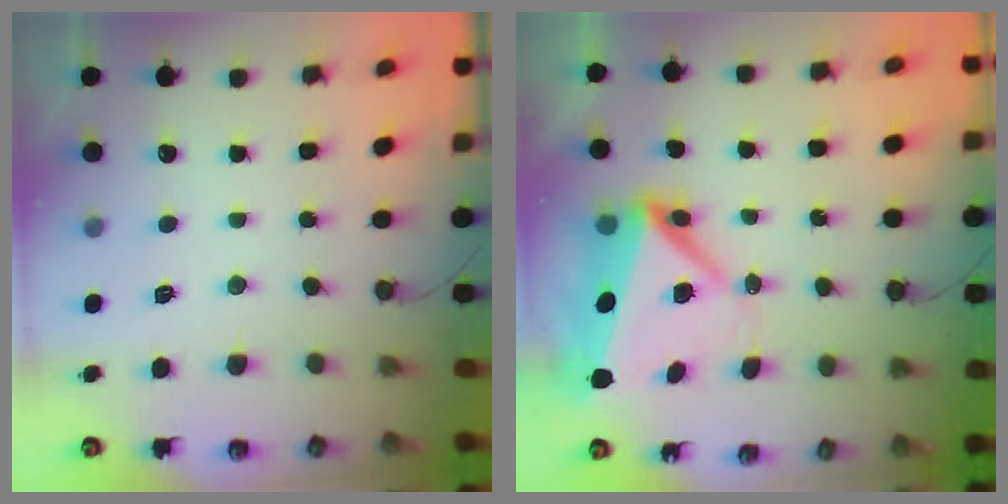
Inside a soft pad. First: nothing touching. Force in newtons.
{"total": 8.5, "press": 8.2, "slide": 2.0}